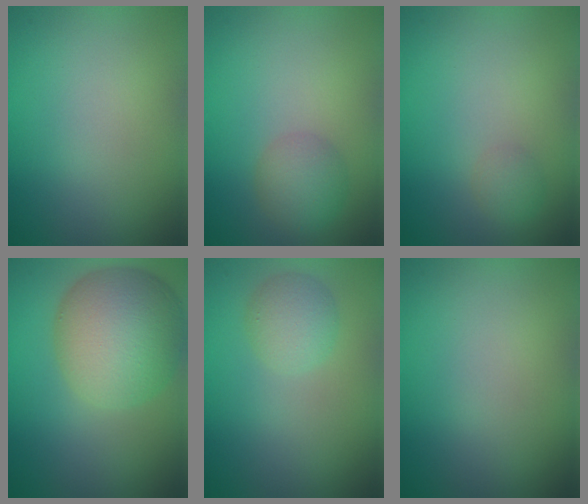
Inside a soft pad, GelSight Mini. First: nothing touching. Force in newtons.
{"total": 2.5, "press": 2.5, "slide": 0.0}
{"total": 1.0, "press": 1.0, "slide": 0.0}
{"total": 9.3, "press": 9.3, "slide": 0.4}
{"total": 2.4, "press": 2.4, "slide": 0.2}
{"total": 0.0}